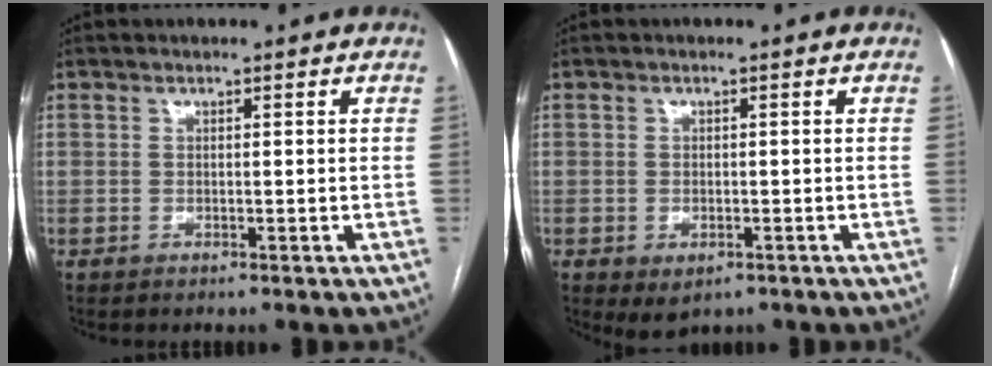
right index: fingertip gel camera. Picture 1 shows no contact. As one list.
[{"total": 2.9, "force": [-1.4, 1.9, 1.8], "torque": [-0.027, -0.003, -0.006]}]